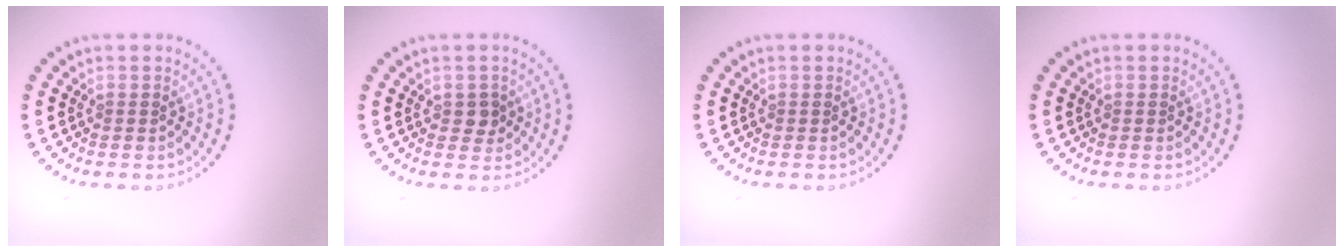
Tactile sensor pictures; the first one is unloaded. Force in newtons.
{"total": 1.3, "press": 1.2, "slide": 0.3}
{"total": 0.0}
{"total": 0.0}